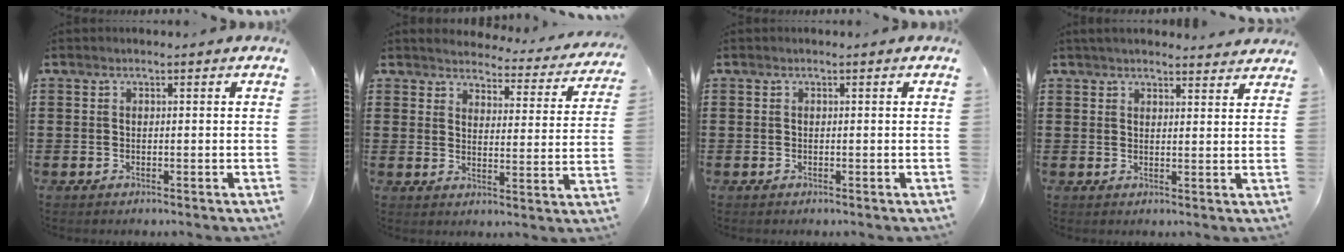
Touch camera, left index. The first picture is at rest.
{"total": 3.7, "force": [3.6, 0.3, 0.3], "torque": [-0.019, -0.032, 0.058]}
{"total": 0.0}
{"total": 3.0, "force": [2.9, 0.1, 0.5], "torque": [-0.017, -0.005, 0.055]}